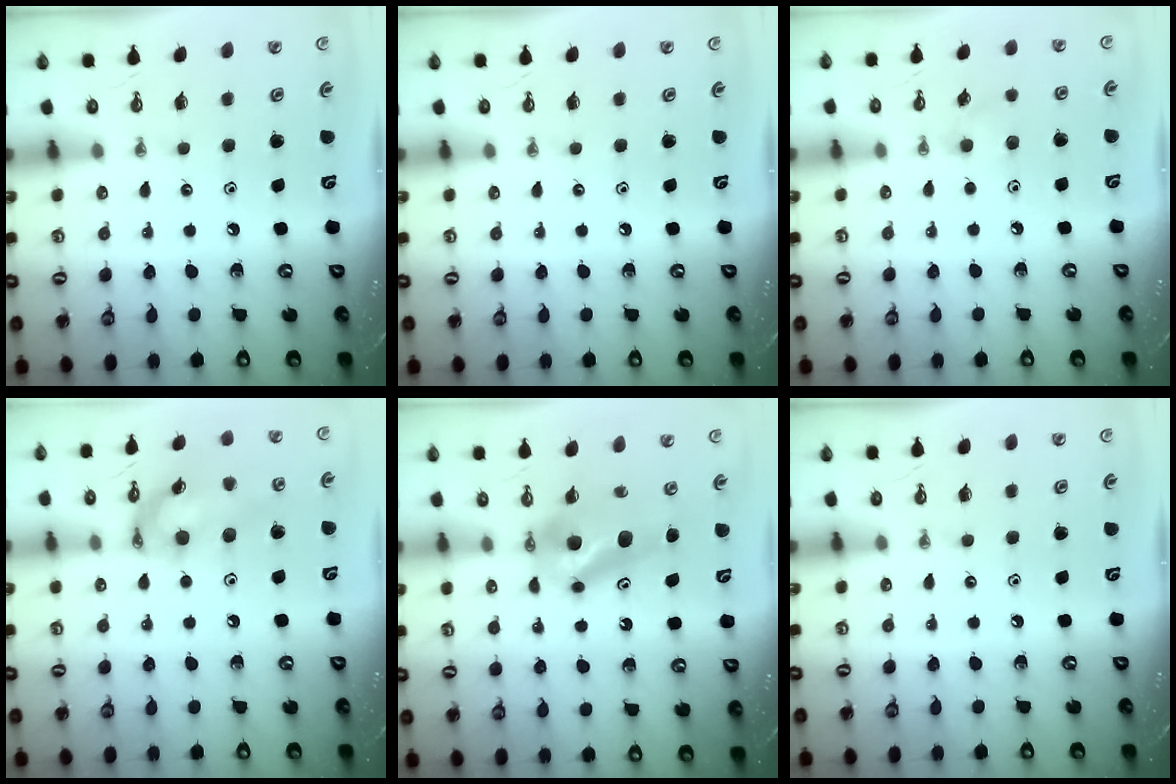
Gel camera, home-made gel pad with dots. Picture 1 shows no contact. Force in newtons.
{"total": 0.0}
{"total": 5.0, "press": 5.0, "slide": 0.8}
{"total": 14.4, "press": 14.4, "slide": 0.9}
{"total": 6.5, "press": 6.4, "slide": 1.3}
{"total": 0.0}